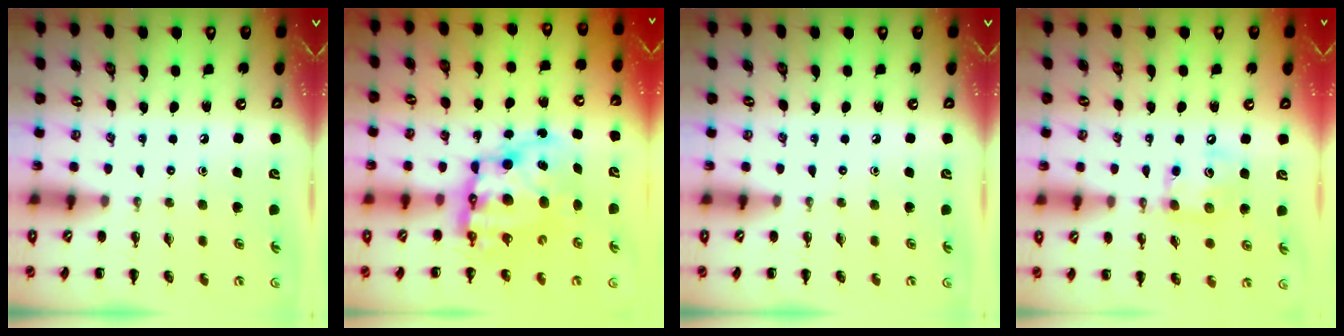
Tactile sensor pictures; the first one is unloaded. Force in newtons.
{"total": 12.8, "press": 12.4, "slide": 3.2}
{"total": 0.0}
{"total": 9.8, "press": 9.8, "slide": 1.2}